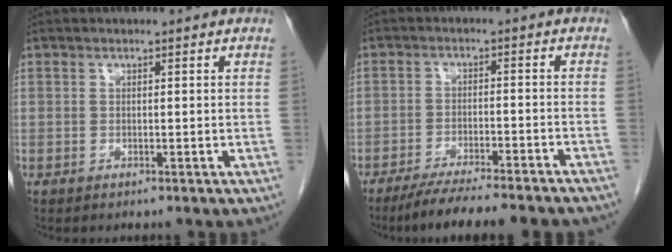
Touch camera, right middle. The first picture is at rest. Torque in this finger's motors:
{"motor_torque": [1.11, -1.03, 0.20, 0.04]}